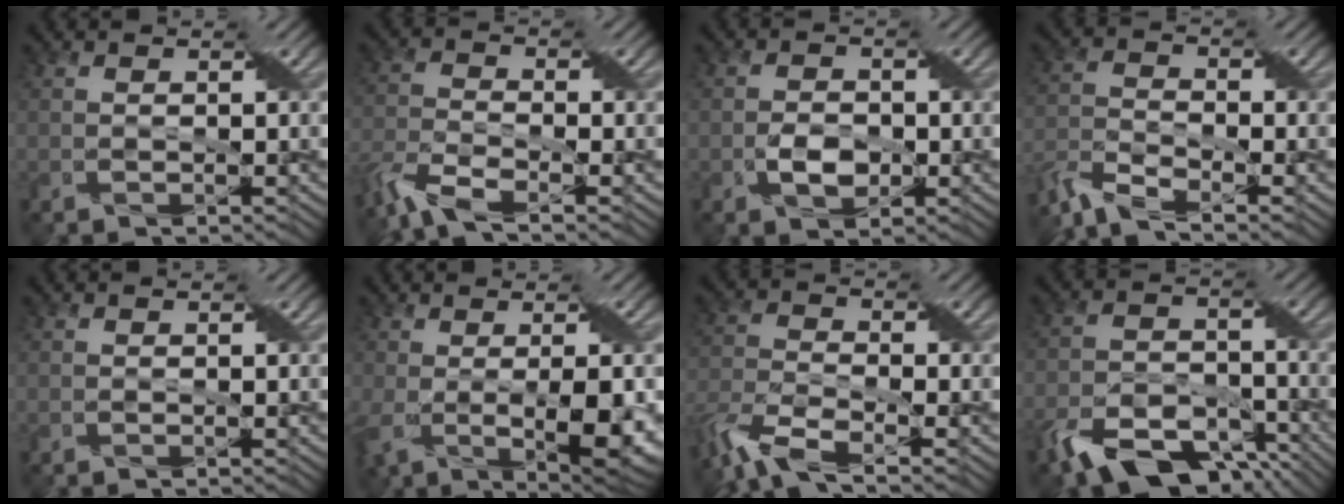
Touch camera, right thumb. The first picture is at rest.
{"total": 6.7, "force": [-4.8, 1.9, 4.3], "torque": [-0.098, -0.011, -0.108]}
{"total": 3.4, "force": [-1.0, 2.2, 2.4], "torque": [-0.046, 0.000, -0.019]}
{"total": 6.1, "force": [-5.1, 1.3, 3.1], "torque": [-0.074, -0.010, -0.111]}
{"total": 0.0}
{"total": 9.5, "force": [-0.9, 3.8, 8.6], "torque": [-0.155, -0.021, 0.003]}
{"total": 8.0, "force": [-5.7, 2.3, 5.2], "torque": [-0.119, -0.016, -0.123]}
{"total": 11.4, "force": [-7.6, 5.9, 6.1], "torque": [-0.123, -0.015, -0.135]}